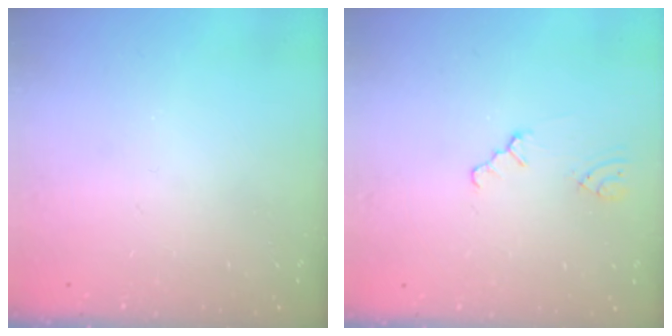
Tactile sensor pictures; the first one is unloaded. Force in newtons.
{"total": 0.9, "press": 0.8, "slide": 0.2}